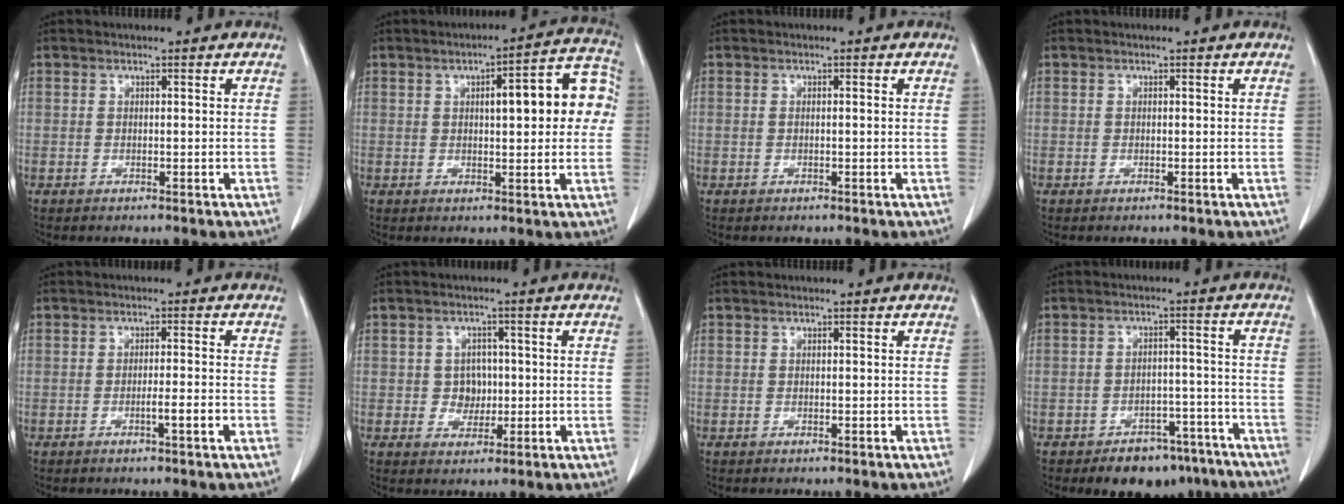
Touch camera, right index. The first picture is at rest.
{"total": 11.5, "force": [1.7, 2.8, 11.0], "torque": [-0.137, 0.037, 0.019]}
{"total": 0.6, "force": [0.0, 0.1, 0.6], "torque": [-0.014, 0.003, 0.003]}
{"total": 0.0}
{"total": 2.9, "force": [-1.2, -0.1, 2.6], "torque": [-0.040, -0.002, -0.021]}
{"total": 3.4, "force": [0.0, 3.1, 1.3], "torque": [-0.012, 0.007, 0.003]}
{"total": 0.0}
{"total": 9.5, "force": [-7.2, 5.1, 3.5], "torque": [-0.022, 0.024, -0.100]}